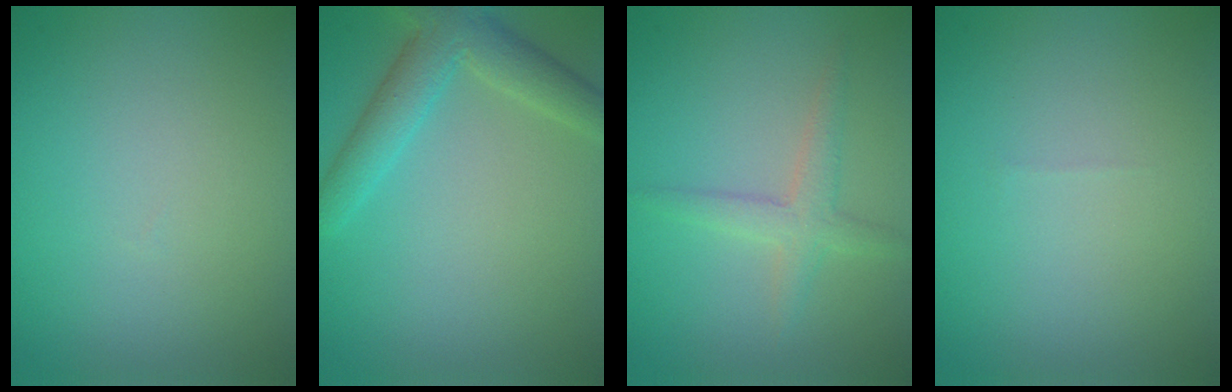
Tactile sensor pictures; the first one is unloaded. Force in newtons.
{"total": 4.2, "press": 4.2, "slide": 0.1}
{"total": 2.3, "press": 2.3, "slide": 0.1}
{"total": 0.0}